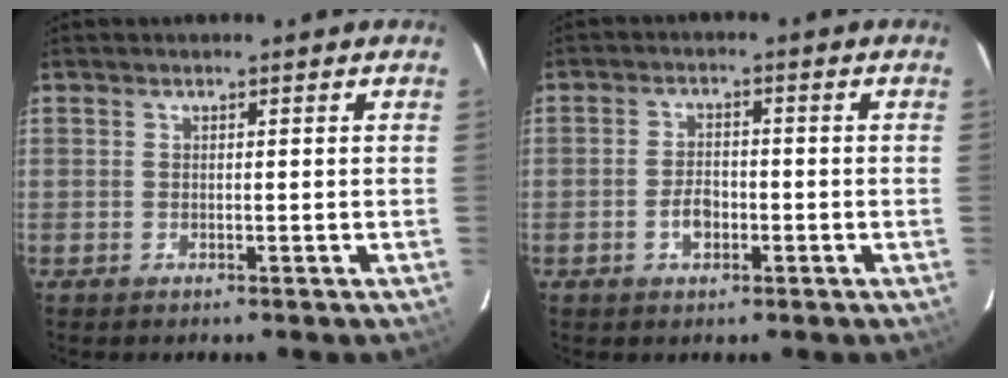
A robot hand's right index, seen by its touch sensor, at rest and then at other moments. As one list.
[{"total": 3.9, "force": [-1.6, 2.4, 2.6], "torque": [-0.053, 0.004, -0.025]}]